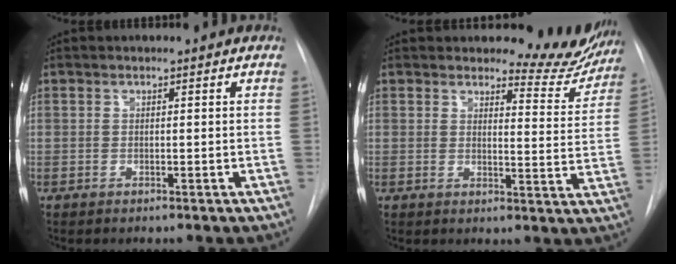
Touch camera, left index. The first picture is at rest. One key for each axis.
{"total": 8.6, "fx": 8.2, "fy": 2.3, "fz": 0.8, "tx": 0.009, "ty": -0.045, "tz": 0.083}